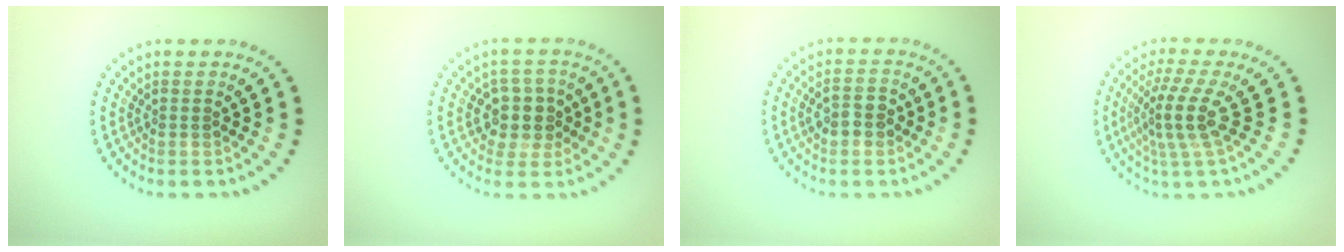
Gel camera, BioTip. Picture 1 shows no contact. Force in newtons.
{"total": 3.3, "press": 2.9, "slide": 1.5}
{"total": 2.4, "press": 2.4, "slide": 0.2}
{"total": 4.1, "press": 2.9, "slide": 2.8}